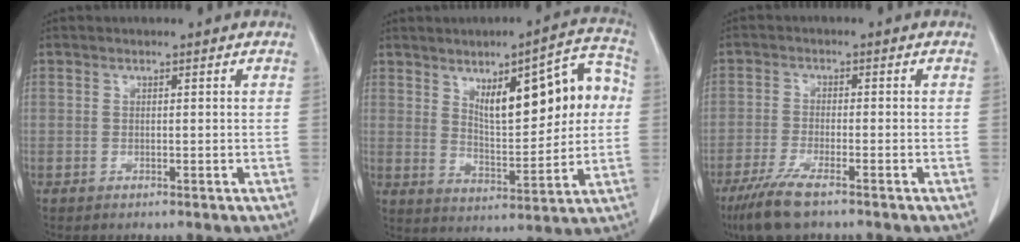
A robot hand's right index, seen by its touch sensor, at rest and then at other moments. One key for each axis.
{"total": 14.4, "fx": 3.7, "fy": 4.5, "fz": 13.2, "tx": -0.179, "ty": 0.028, "tz": 0.062}
{"total": 6.8, "fx": -4.7, "fy": 0.9, "fz": 4.8, "tx": -0.095, "ty": -0.019, "tz": -0.081}